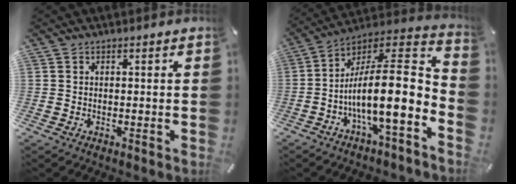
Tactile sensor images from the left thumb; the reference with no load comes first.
{"total": 16.8, "force": [-5.4, 5.0, 15.1], "torque": [-0.253, -0.022, -0.096]}